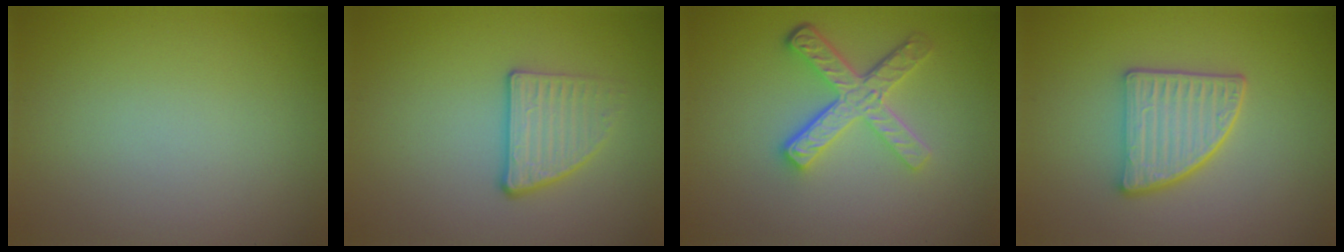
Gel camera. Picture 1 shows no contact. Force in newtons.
{"total": 2.8, "press": 2.3, "slide": 1.5}
{"total": 4.9, "press": 3.6, "slide": 3.3}
{"total": 4.6, "press": 3.7, "slide": 2.7}